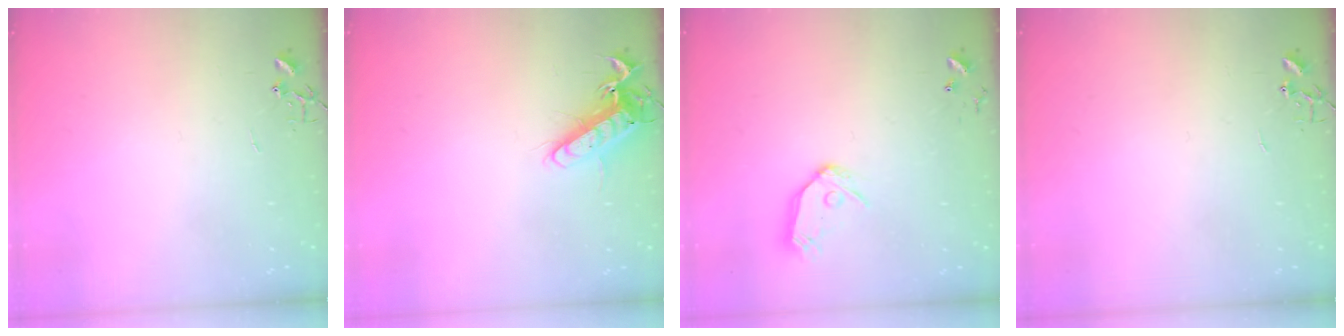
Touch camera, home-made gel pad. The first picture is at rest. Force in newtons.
{"total": 13.2, "press": 13.2, "slide": 1.3}
{"total": 9.6, "press": 9.6, "slide": 1.0}
{"total": 0.0}